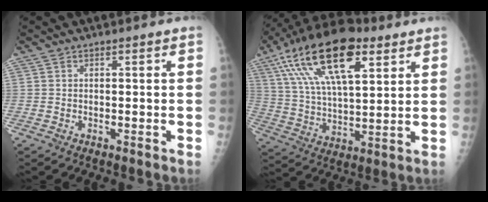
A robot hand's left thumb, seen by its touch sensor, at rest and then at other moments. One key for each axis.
{"total": 22.2, "fx": 10.6, "fy": 9.3, "fz": 17.2, "tx": -0.305, "ty": -0.011, "tz": 0.188}